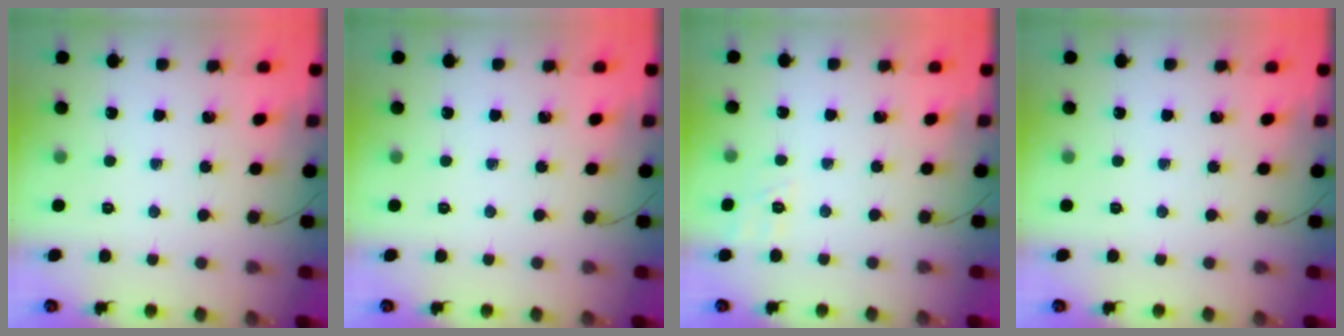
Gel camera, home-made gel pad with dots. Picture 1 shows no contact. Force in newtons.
{"total": 0.0}
{"total": 9.2, "press": 9.0, "slide": 2.0}
{"total": 0.0}